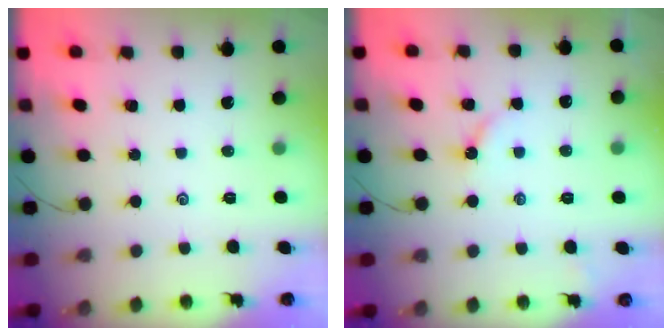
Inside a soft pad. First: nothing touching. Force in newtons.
{"total": 2.8, "press": 2.8, "slide": 0.3}